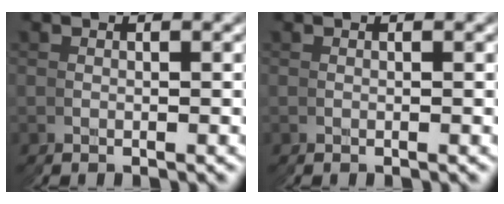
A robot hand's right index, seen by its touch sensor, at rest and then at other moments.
{"total": 0.0}